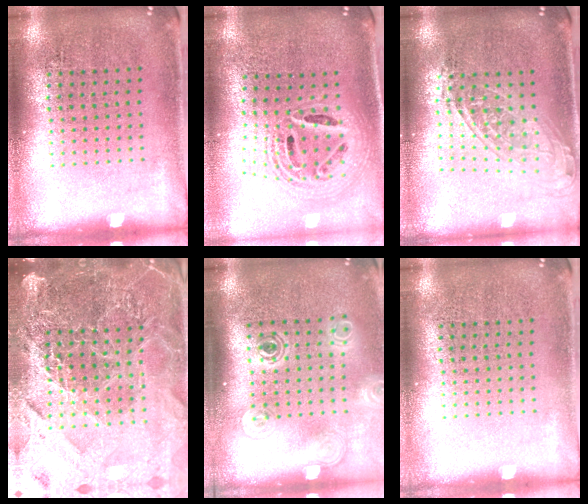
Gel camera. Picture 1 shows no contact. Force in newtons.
{"total": 2.3, "press": 1.8, "slide": 1.4}
{"total": 1.6, "press": 1.3, "slide": 0.9}
{"total": 5.4, "press": 4.9, "slide": 2.4}
{"total": 1.8, "press": 1.3, "slide": 1.2}
{"total": 0.0}